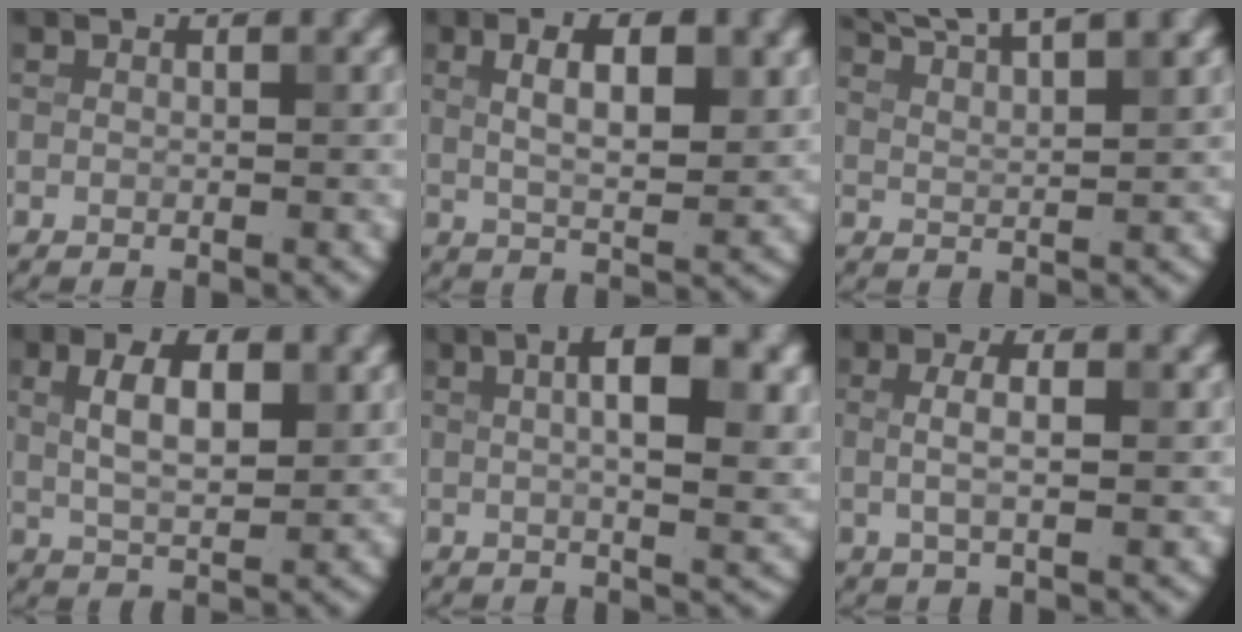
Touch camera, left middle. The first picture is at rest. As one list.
[{"total": 5.8, "force": [1.7, 2.2, 5.1], "torque": [-0.085, 0.002, 0.031]}, {"total": 8.2, "force": [6.5, 2.0, 4.6], "torque": [-0.055, 0.030, 0.071]}, {"total": 5.0, "force": [1.3, 2.2, 4.3], "torque": [-0.085, 0.004, 0.025]}, {"total": 7.6, "force": [1.8, 2.3, 7.0], "torque": [-0.093, 0.009, 0.027]}, {"total": 2.7, "force": [0.3, 0.7, 2.6], "torque": [-0.049, 0.004, 0.003]}]